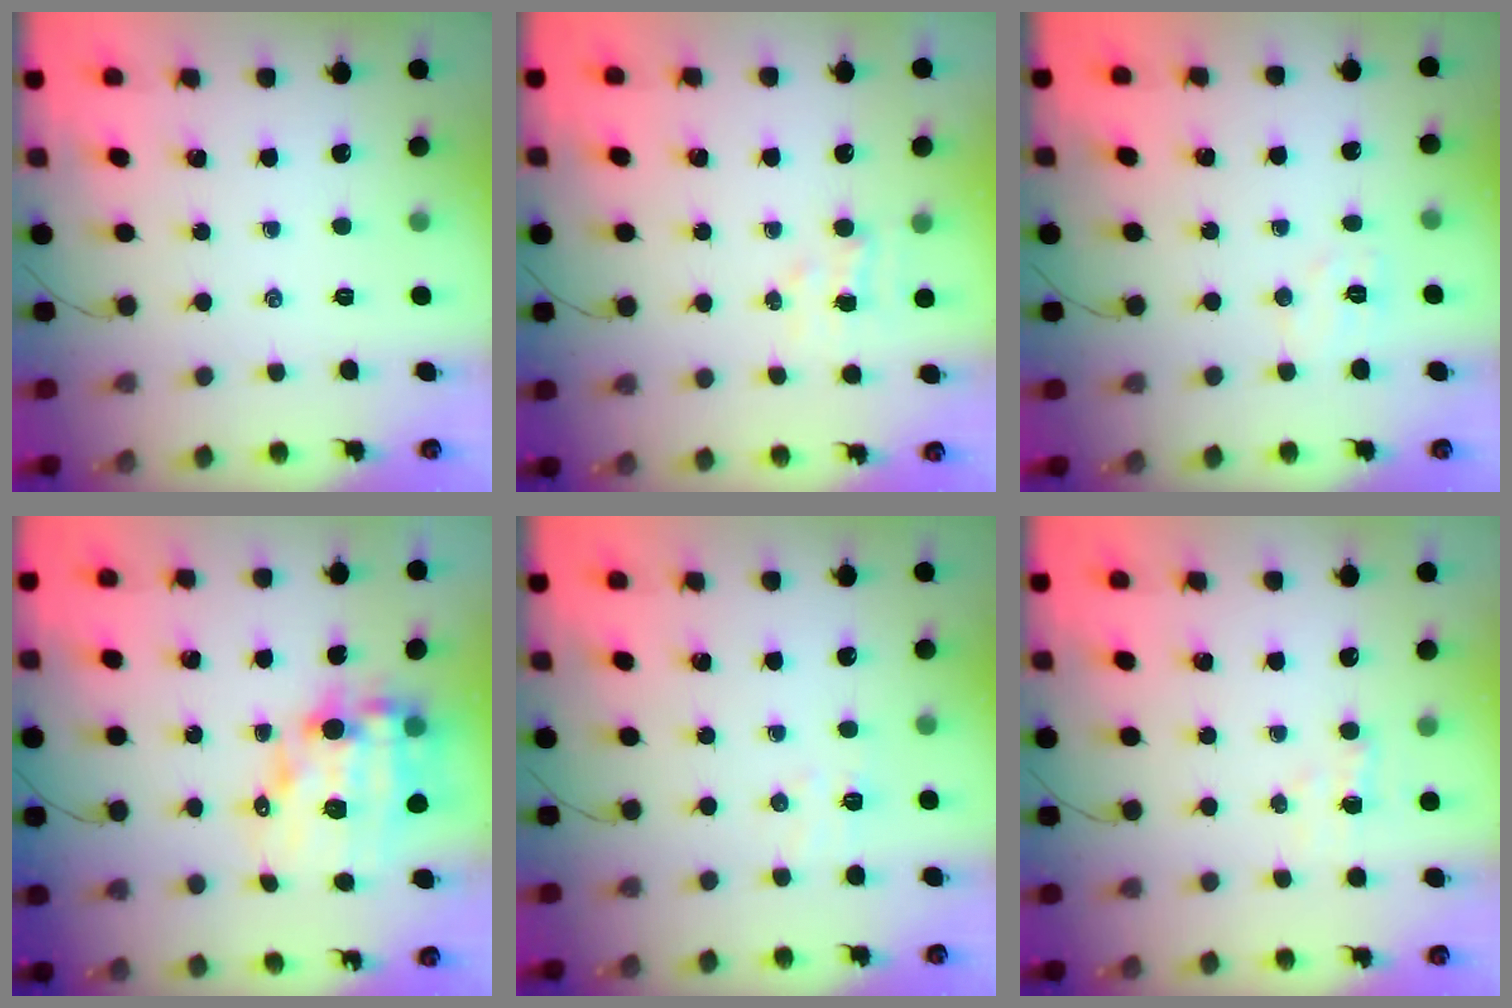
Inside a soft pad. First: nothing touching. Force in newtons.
{"total": 3.8, "press": 3.7, "slide": 1.0}
{"total": 5.2, "press": 5.1, "slide": 1.0}
{"total": 13.4, "press": 13.0, "slide": 3.4}
{"total": 5.2, "press": 5.0, "slide": 1.1}
{"total": 2.7, "press": 2.6, "slide": 0.7}